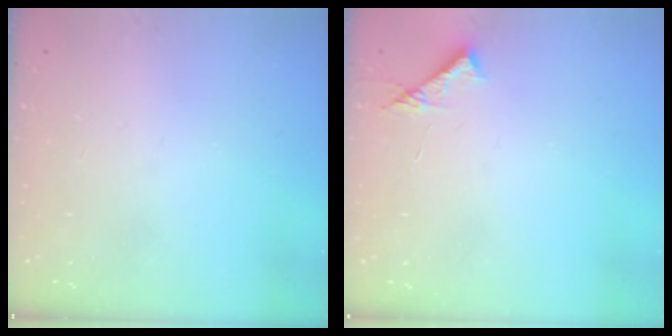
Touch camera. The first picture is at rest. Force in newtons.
{"total": 6.9, "press": 6.9, "slide": 0.7}